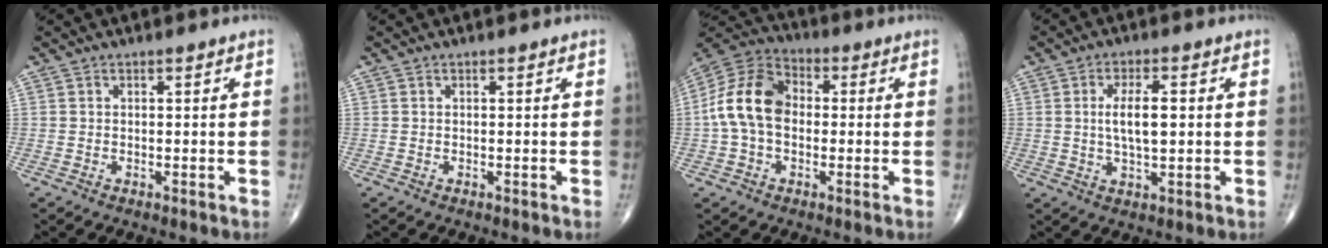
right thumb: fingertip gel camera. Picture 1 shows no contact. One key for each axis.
{"total": 0.0}
{"total": 12.9, "fx": -0.3, "fy": 8.9, "fz": 9.4, "tx": -0.175, "ty": 0.037, "tz": -0.016}
{"total": 6.9, "fx": 0.7, "fy": 2.7, "fz": 6.3, "tx": -0.113, "ty": -0.002, "tz": 0.011}